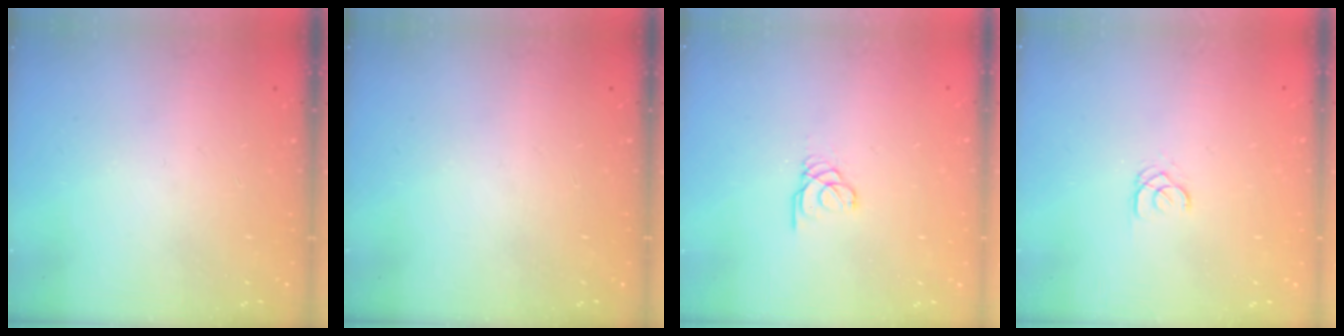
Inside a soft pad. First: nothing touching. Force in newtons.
{"total": 0.0}
{"total": 1.7, "press": 1.7, "slide": 0.2}
{"total": 1.8, "press": 1.7, "slide": 0.2}